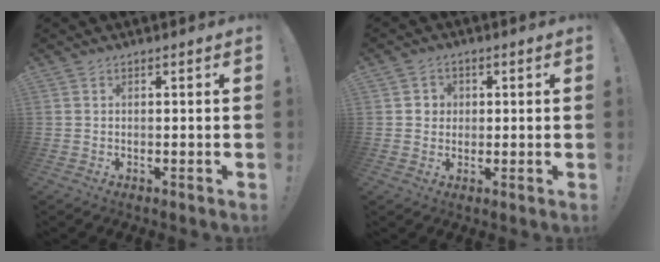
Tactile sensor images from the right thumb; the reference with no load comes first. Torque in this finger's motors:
{"motor_torque": [0.62, 0.73, 0.02, -0.29, 0.00]}